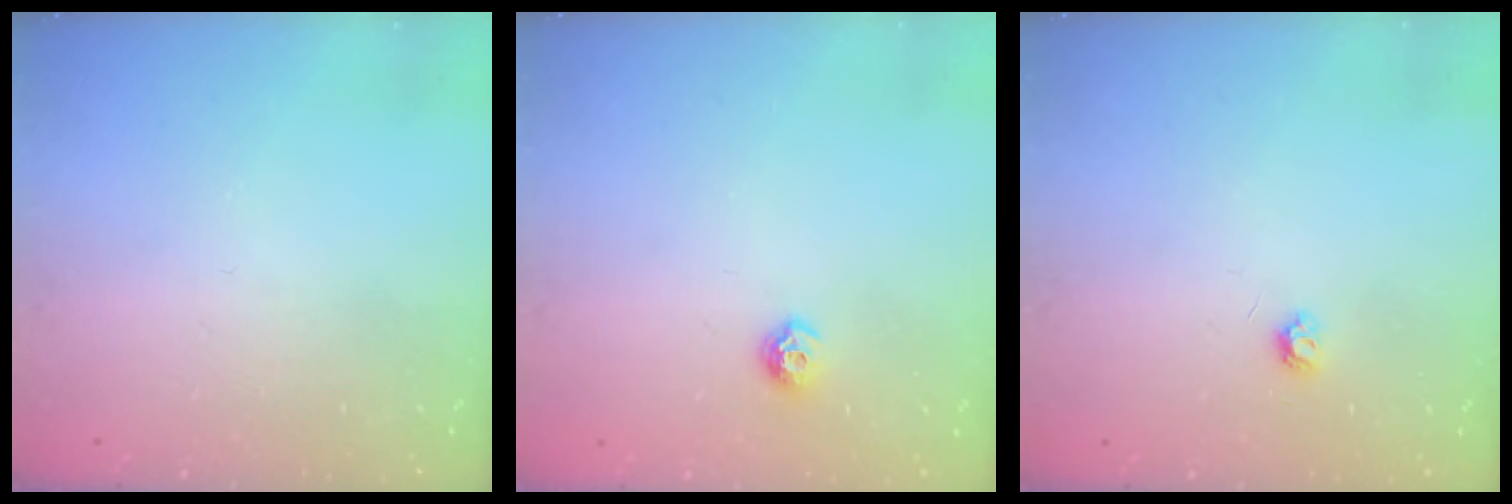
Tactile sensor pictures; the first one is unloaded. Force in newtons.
{"total": 6.4, "press": 6.3, "slide": 0.9}
{"total": 3.7, "press": 3.7, "slide": 0.4}